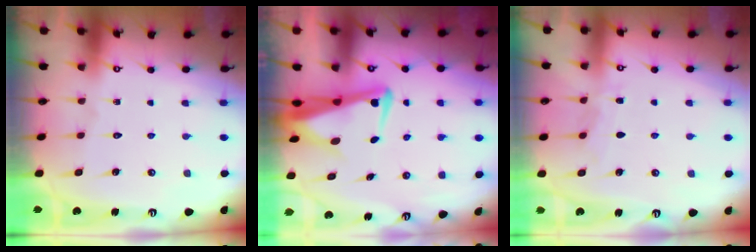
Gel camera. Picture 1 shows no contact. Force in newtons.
{"total": 5.2, "press": 5.0, "slide": 1.3}
{"total": 5.3, "press": 5.2, "slide": 0.4}